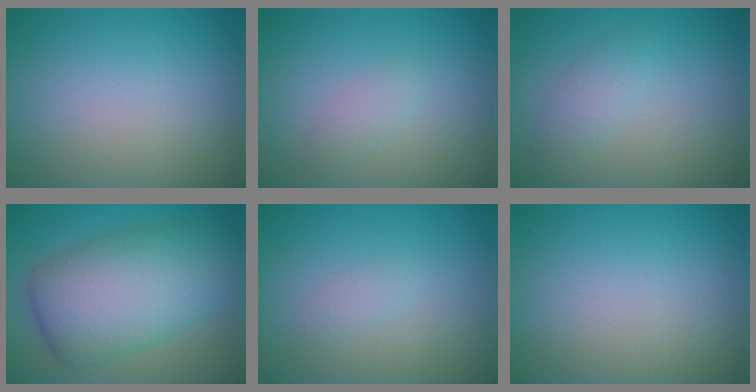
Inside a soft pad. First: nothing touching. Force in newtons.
{"total": 1.3, "press": 1.3, "slide": 0.1}
{"total": 1.8, "press": 1.8, "slide": 0.1}
{"total": 9.9, "press": 9.9, "slide": 0.1}
{"total": 0.9, "press": 0.9, "slide": 0.0}
{"total": 0.0}